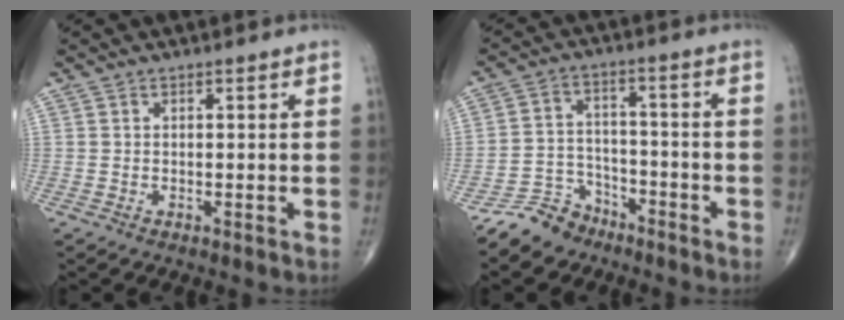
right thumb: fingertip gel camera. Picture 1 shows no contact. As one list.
[{"total": 7.3, "force": [-6.1, 4.1, 0.5], "torque": [0.016, 0.048, -0.122]}]